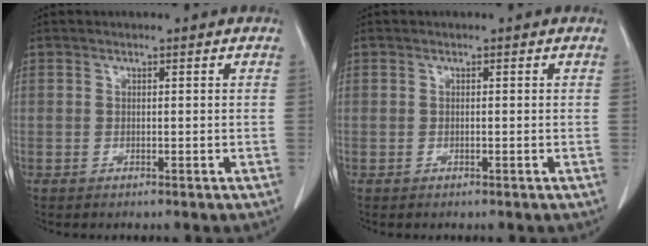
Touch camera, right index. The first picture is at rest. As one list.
[{"total": 0.0}]